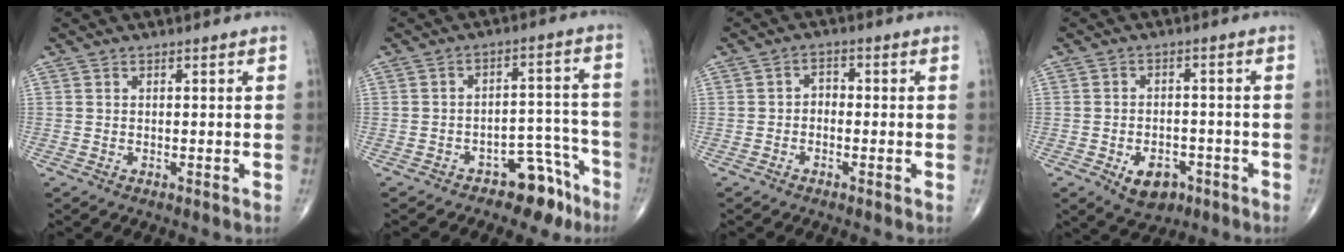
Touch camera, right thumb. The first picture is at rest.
{"total": 7.5, "force": [-5.6, 4.0, 3.1], "torque": [-0.007, 0.083, -0.083]}
{"total": 2.2, "force": [-0.6, 1.6, 1.4], "torque": [-0.011, 0.014, -0.019]}
{"total": 6.8, "force": [-3.1, 4.4, 4.0], "torque": [-0.045, 0.017, -0.041]}